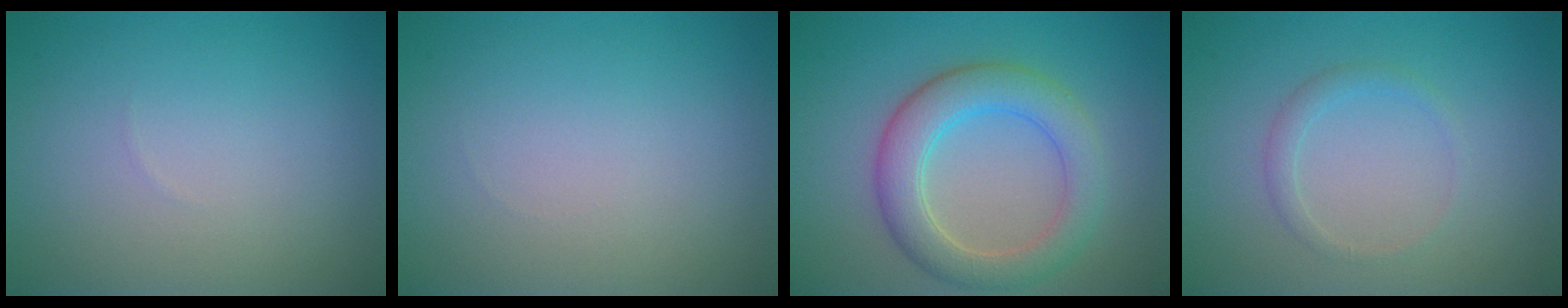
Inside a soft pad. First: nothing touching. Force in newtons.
{"total": 0.0}
{"total": 5.3, "press": 5.3, "slide": 0.3}
{"total": 1.3, "press": 1.3, "slide": 0.0}